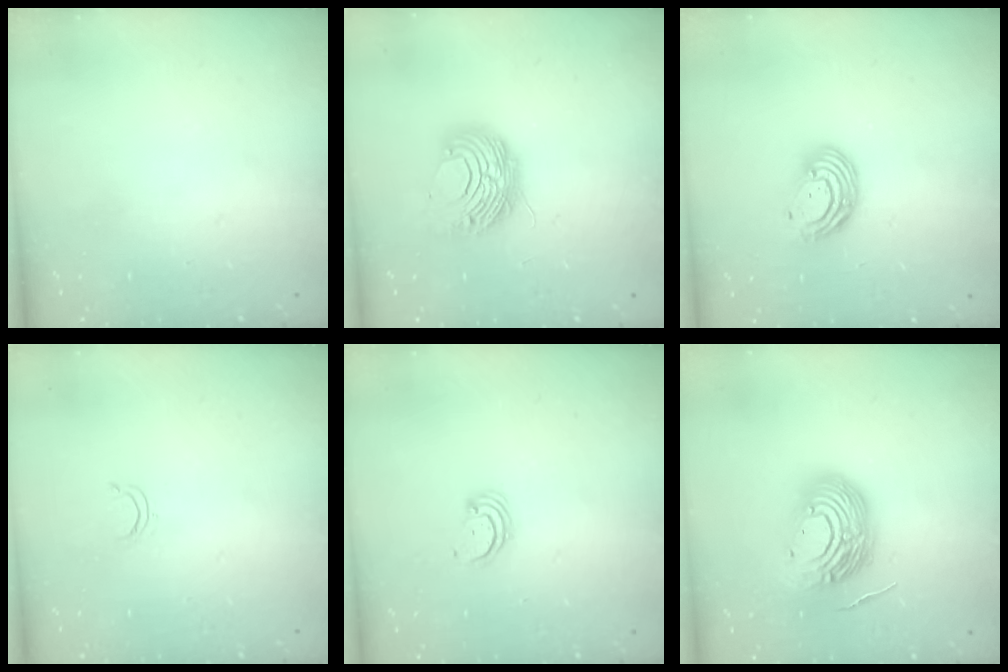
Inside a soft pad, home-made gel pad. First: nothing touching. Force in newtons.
{"total": 8.9, "press": 8.9, "slide": 0.0}
{"total": 9.3, "press": 9.3, "slide": 1.0}
{"total": 2.4, "press": 2.4, "slide": 0.2}
{"total": 2.5, "press": 2.5, "slide": 0.2}
{"total": 13.7, "press": 13.6, "slide": 1.8}